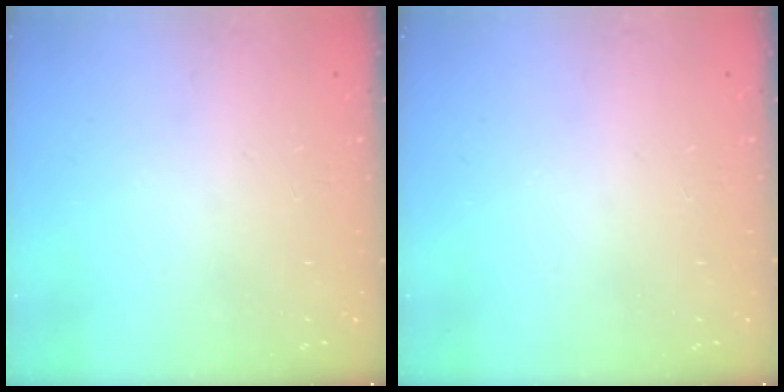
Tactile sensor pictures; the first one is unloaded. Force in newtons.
{"total": 0.0}